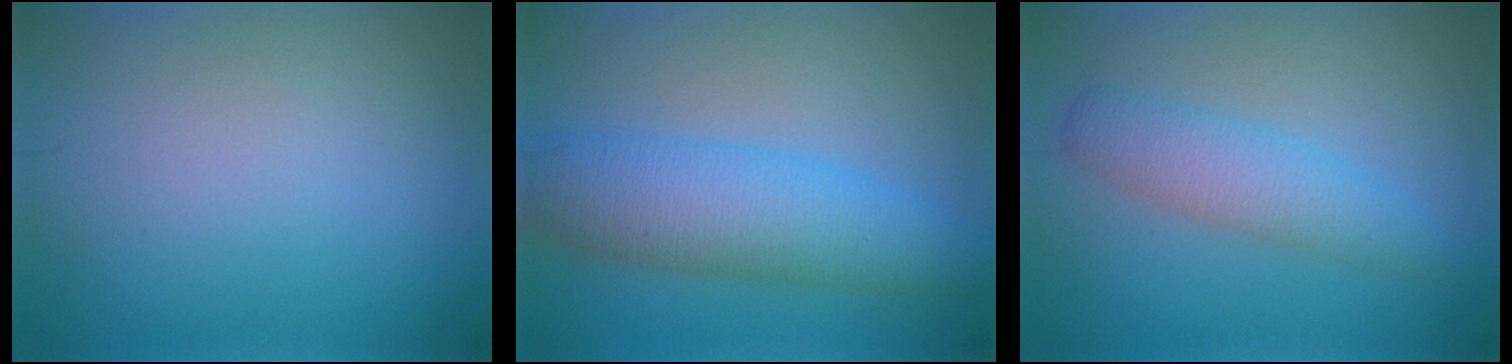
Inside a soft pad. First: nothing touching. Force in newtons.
{"total": 6.6, "press": 6.6, "slide": 0.0}
{"total": 3.5, "press": 3.5, "slide": 0.0}